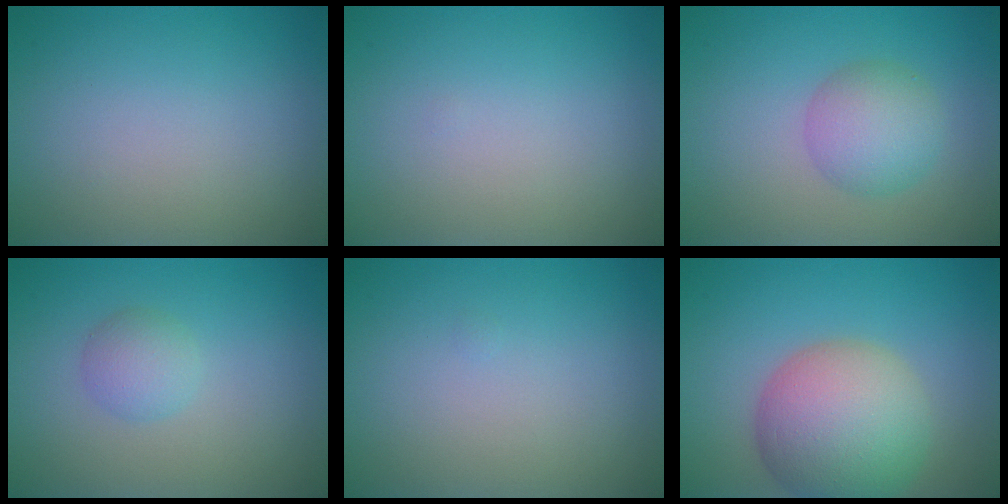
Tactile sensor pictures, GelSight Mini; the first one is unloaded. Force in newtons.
{"total": 0.0}
{"total": 3.7, "press": 3.7, "slide": 0.3}
{"total": 2.0, "press": 2.0, "slide": 0.0}
{"total": 0.0}
{"total": 9.1, "press": 9.1, "slide": 0.6}